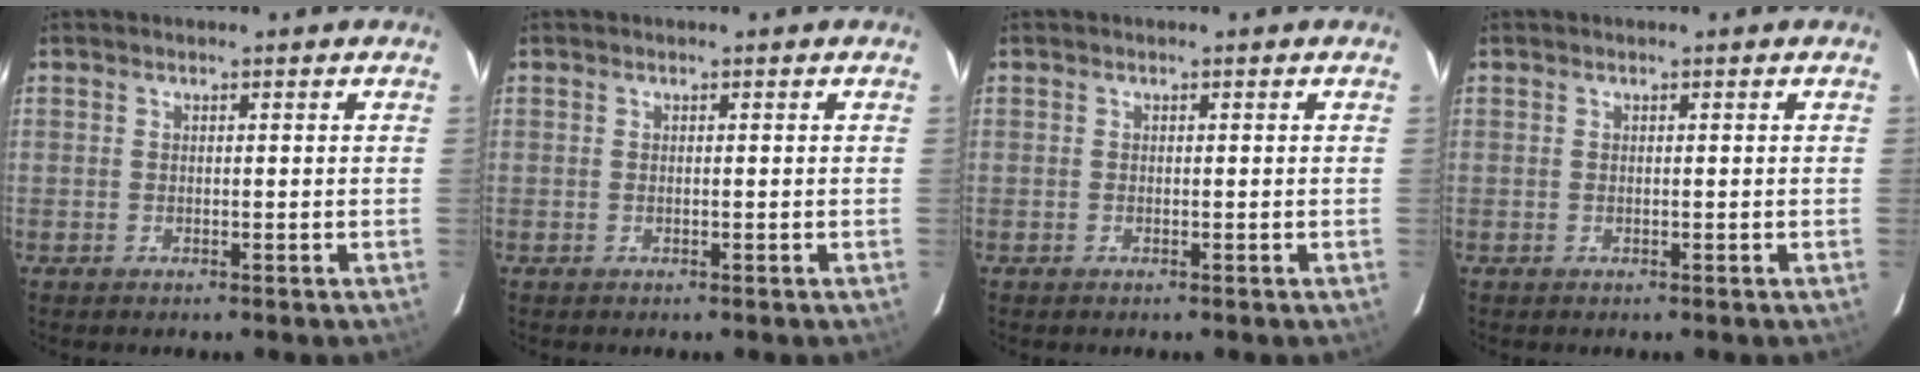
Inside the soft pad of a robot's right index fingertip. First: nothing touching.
{"total": 0.0}
{"total": 0.0}
{"total": 0.0}